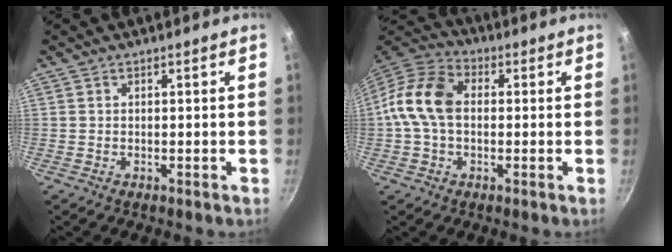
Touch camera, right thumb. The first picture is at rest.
{"total": 12.5, "force": [0.3, 8.6, 9.0], "torque": [-0.155, 0.031, -0.014]}